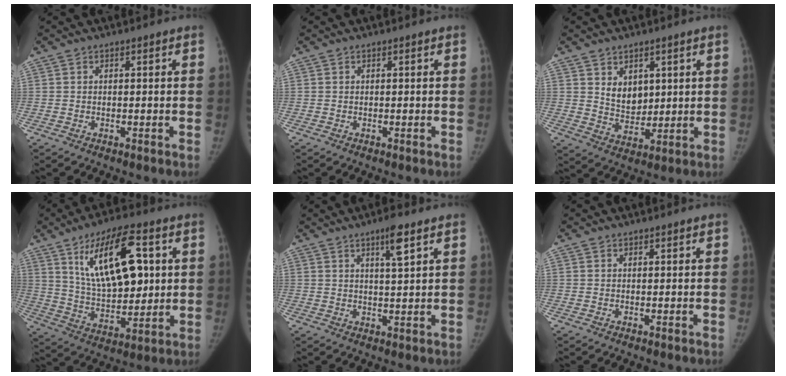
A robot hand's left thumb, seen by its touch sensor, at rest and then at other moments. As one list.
[{"total": 0.0}, {"total": 6.5, "force": [2.5, 4.7, 3.8], "torque": [-0.035, -0.025, 0.055]}, {"total": 18.7, "force": [6.3, 8.6, 15.4], "torque": [-0.222, -0.021, 0.117]}, {"total": 5.1, "force": [2.8, 0.6, 4.2], "torque": [-0.068, -0.015, 0.047]}, {"total": 0.0}]